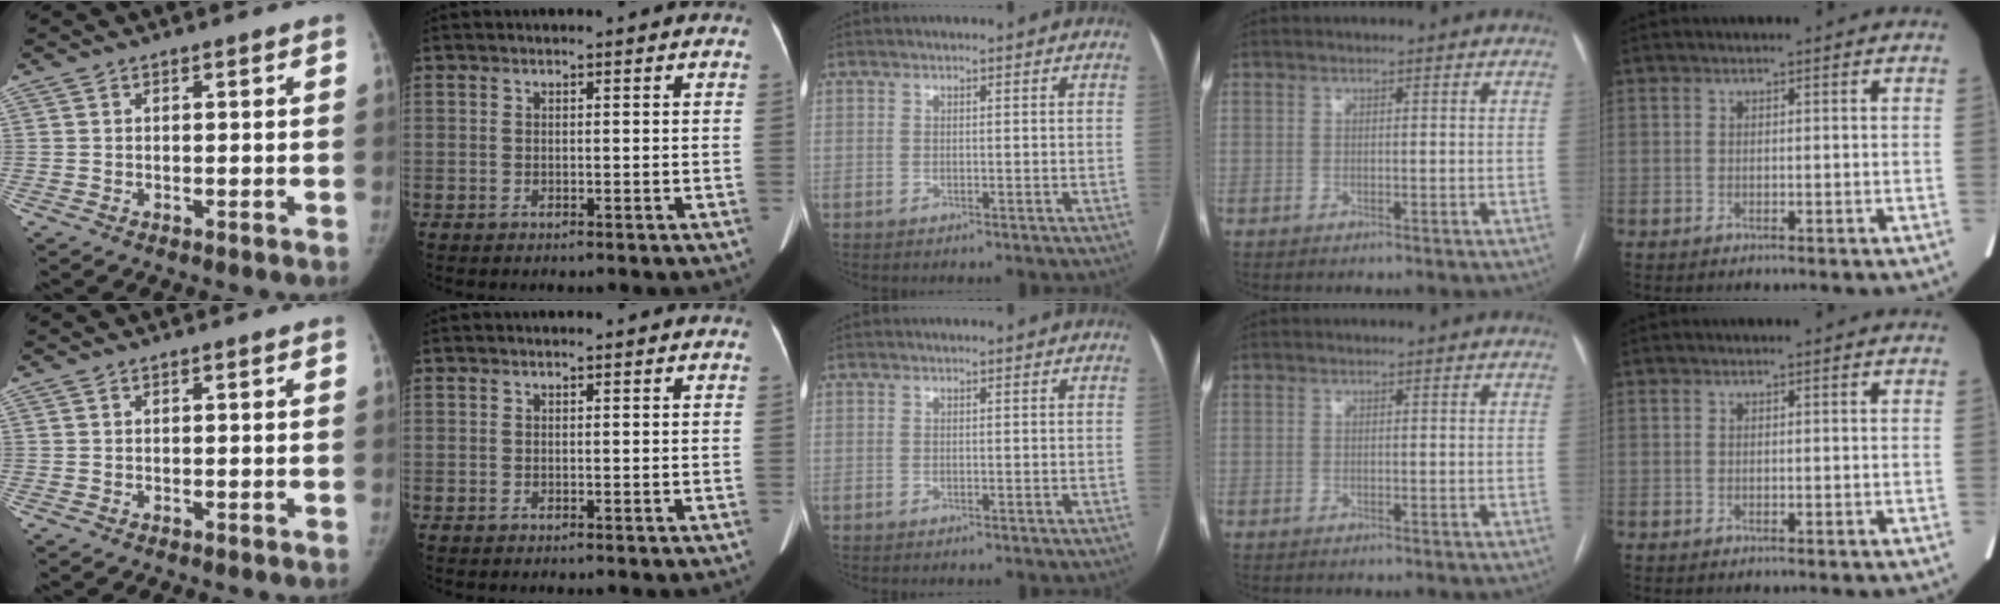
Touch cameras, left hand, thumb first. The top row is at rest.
{}